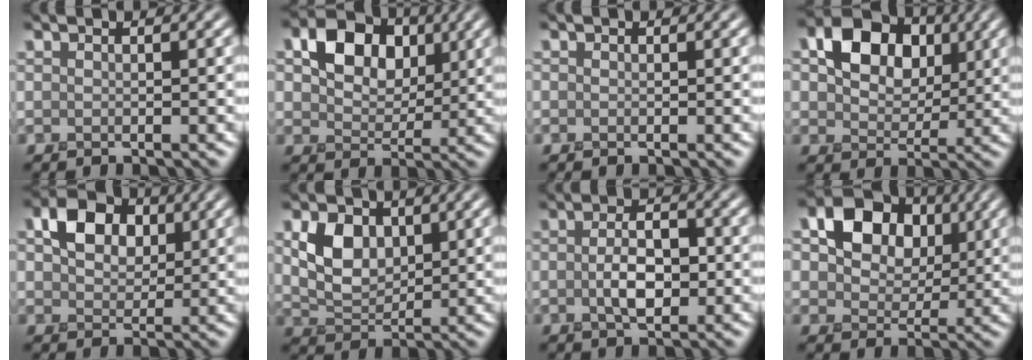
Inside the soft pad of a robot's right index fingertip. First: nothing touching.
{"total": 6.8, "force": [2.0, 5.0, 4.1], "torque": [-0.079, -0.009, 0.020]}
{"total": 0.0}
{"total": 7.7, "force": [2.0, 5.8, 4.6], "torque": [-0.094, -0.008, 0.023]}
{"total": 5.0, "force": [1.3, 3.8, 2.9], "torque": [-0.064, 0.000, 0.013]}
{"total": 4.5, "force": [1.0, 3.2, 3.0], "torque": [-0.061, -0.008, 0.017]}
{"total": 3.9, "force": [-0.5, 2.2, 3.1], "torque": [-0.064, -0.004, -0.012]}
{"total": 10.6, "force": [3.2, 8.3, 5.7], "torque": [-0.104, 0.023, 0.041]}